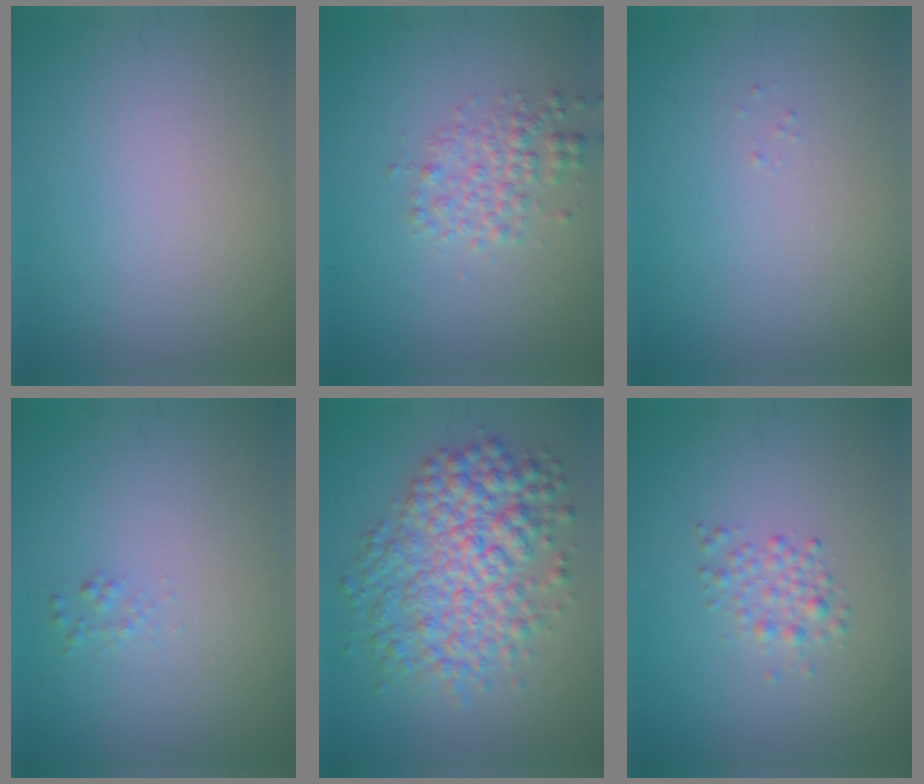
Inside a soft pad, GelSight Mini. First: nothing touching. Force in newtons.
{"total": 2.5, "press": 2.5, "slide": 0.0}
{"total": 0.0}
{"total": 0.7, "press": 0.7, "slide": 0.0}
{"total": 7.4, "press": 7.4, "slide": 0.0}
{"total": 1.8, "press": 1.8, "slide": 0.0}